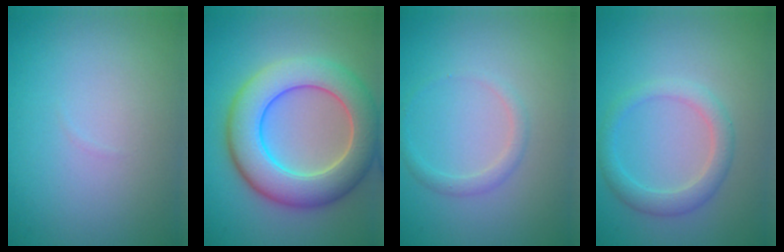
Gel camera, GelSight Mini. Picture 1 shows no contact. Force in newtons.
{"total": 8.8, "press": 8.8, "slide": 0.2}
{"total": 1.3, "press": 1.3, "slide": 0.1}
{"total": 2.6, "press": 2.6, "slide": 0.2}